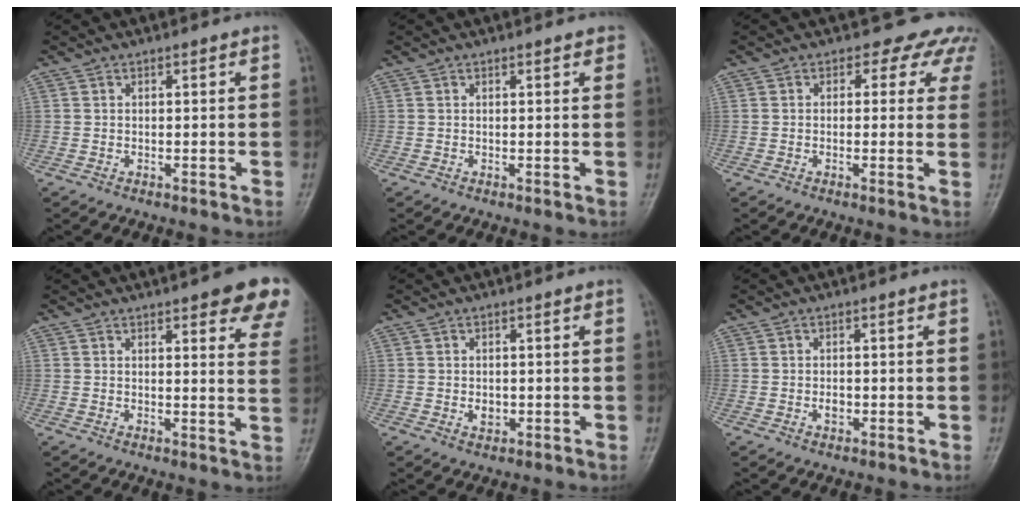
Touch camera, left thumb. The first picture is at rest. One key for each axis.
{"total": 1.6, "fx": 1.1, "fy": 0.6, "fz": 1.0, "tx": -0.006, "ty": 0.000, "tz": 0.009}
{"total": 6.5, "fx": 4.7, "fy": 4.3, "fz": 1.5, "tx": 0.024, "ty": -0.010, "tz": 0.025}
{"total": 13.4, "fx": 8.7, "fy": 3.8, "fz": 9.5, "tx": -0.085, "ty": -0.032, "tz": 0.086}
{"total": 2.1, "fx": -0.3, "fy": 1.6, "fz": 1.3, "tx": -0.011, "ty": 0.001, "tz": 0.000}
{"total": 1.5, "fx": -0.4, "fy": 1.1, "fz": 1.0, "tx": -0.010, "ty": 0.003, "tz": -0.006}